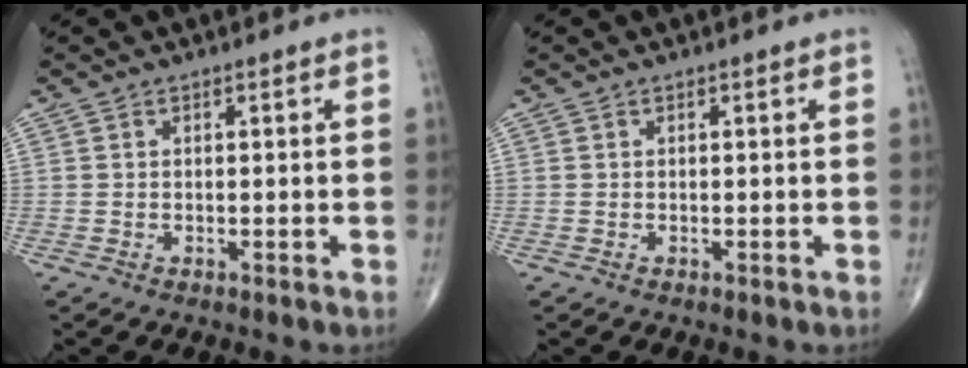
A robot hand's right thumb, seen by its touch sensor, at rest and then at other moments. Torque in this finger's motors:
{"motor_torque": [0.00, -0.14, 0.13, 0.02, -0.01]}